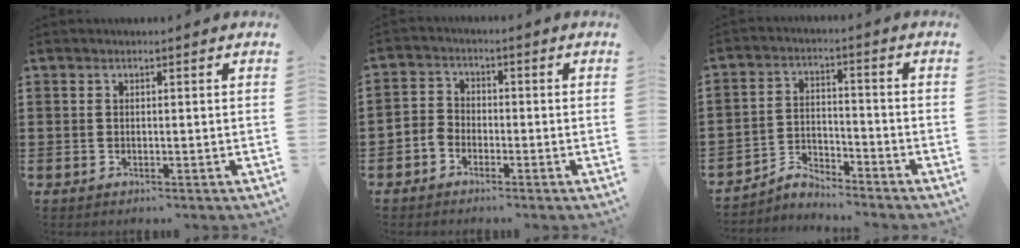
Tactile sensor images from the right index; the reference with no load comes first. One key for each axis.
{"total": 2.9, "fx": -2.2, "fy": 1.8, "fz": 0.5, "tx": -0.024, "ty": 0.006, "tz": -0.050}
{"total": 4.3, "fx": -4.1, "fy": 0.9, "fz": 0.7, "tx": -0.016, "ty": 0.009, "tz": -0.084}